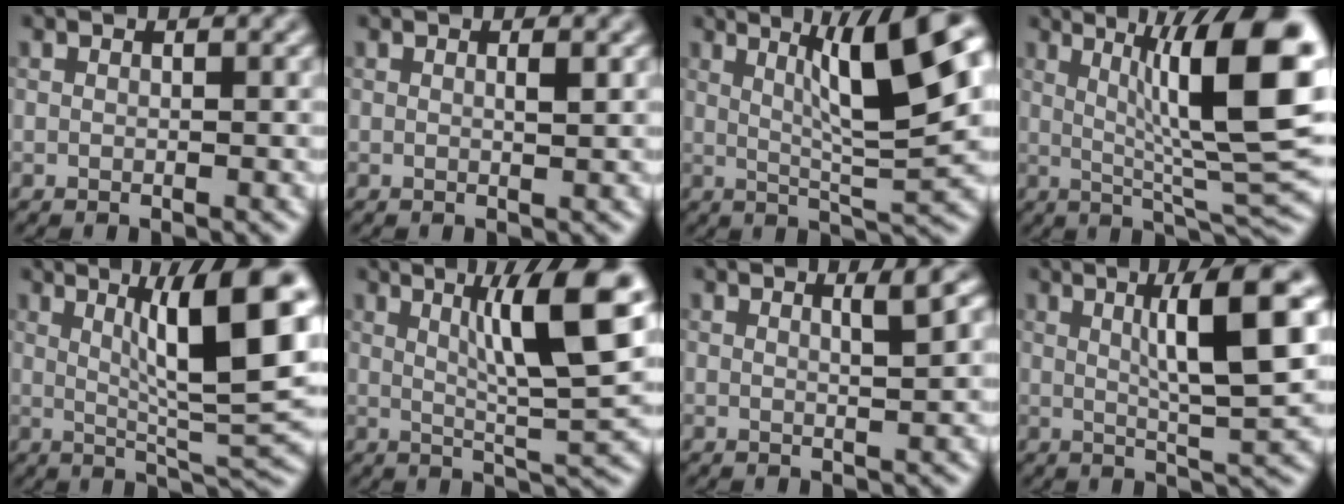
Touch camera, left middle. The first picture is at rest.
{"total": 0.8, "force": [0.2, 0.1, 0.8], "torque": [-0.012, 0.001, 0.003]}
{"total": 10.3, "force": [3.6, 1.9, 9.5], "torque": [-0.129, 0.013, 0.060]}
{"total": 12.7, "force": [3.1, 2.5, 12.1], "torque": [-0.165, 0.011, 0.052]}
{"total": 10.7, "force": [2.9, 1.9, 10.1], "torque": [-0.143, 0.002, 0.051]}
{"total": 9.6, "force": [3.2, 1.5, 8.9], "torque": [-0.125, 0.004, 0.054]}
{"total": 1.9, "force": [0.9, 0.4, 1.6], "torque": [-0.018, 0.004, 0.009]}
{"total": 7.9, "force": [2.2, 1.1, 7.5], "torque": [-0.105, 0.006, 0.036]}